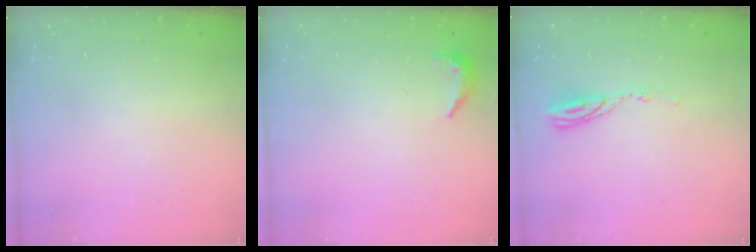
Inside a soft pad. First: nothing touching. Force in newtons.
{"total": 8.5, "press": 5.7, "slide": 6.3}
{"total": 6.3, "press": 6.3, "slide": 0.5}